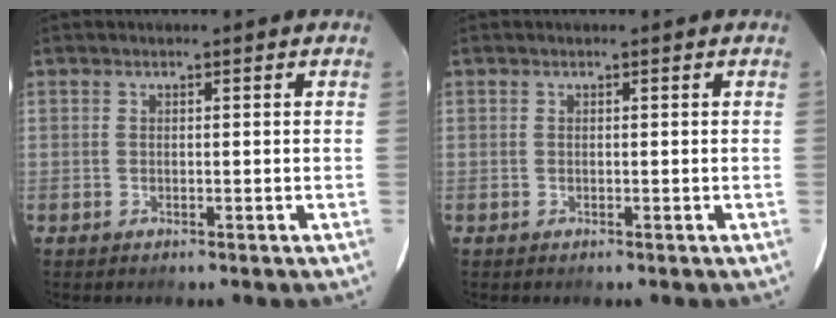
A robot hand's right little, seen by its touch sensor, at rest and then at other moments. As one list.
[{"total": 0.0}]